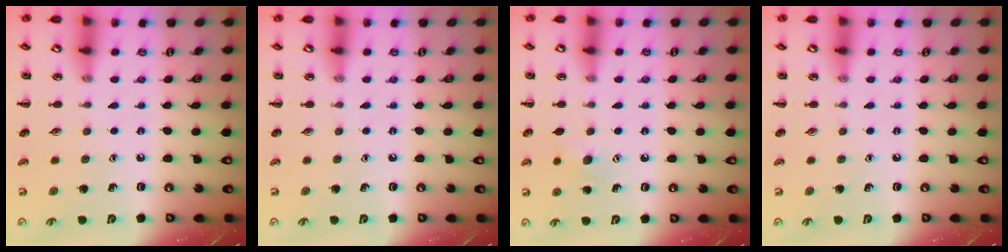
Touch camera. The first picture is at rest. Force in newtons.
{"total": 0.0}
{"total": 5.4, "press": 5.2, "slide": 1.2}
{"total": 0.0}